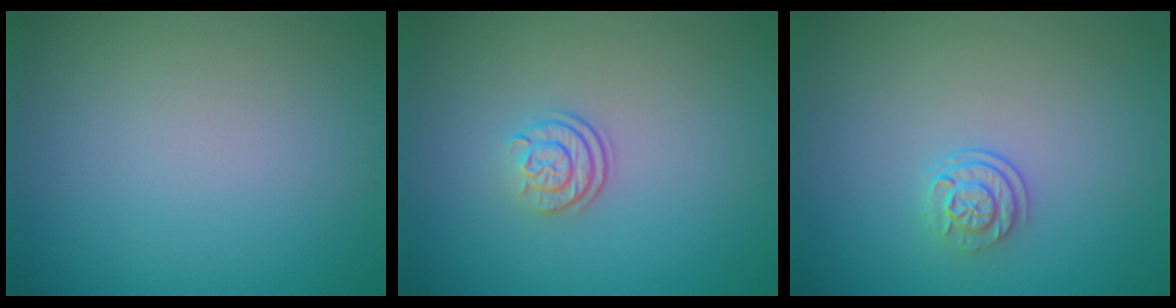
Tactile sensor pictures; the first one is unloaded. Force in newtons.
{"total": 2.4, "press": 1.8, "slide": 1.6}
{"total": 2.2, "press": 1.7, "slide": 1.4}